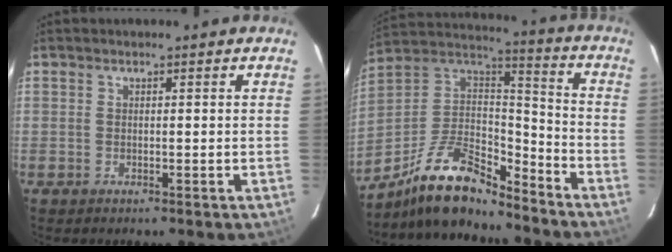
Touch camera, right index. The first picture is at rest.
{"total": 17.7, "force": [-13.7, 5.6, 9.7], "torque": [-0.209, 0.009, -0.252]}